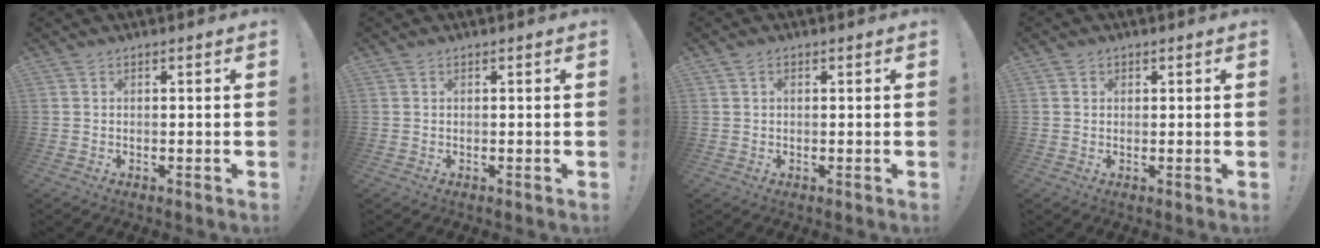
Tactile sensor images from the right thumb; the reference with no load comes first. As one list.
[{"total": 0.0}, {"total": 0.9, "force": [0.2, 0.7, 0.4], "torque": [-0.003, 0.001, 0.002]}, {"total": 1.3, "force": [0.6, 1.1, 0.2], "torque": [0.004, -0.002, 0.009]}]